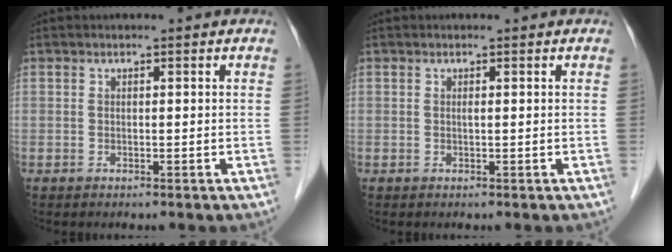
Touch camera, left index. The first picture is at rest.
{"total": 0.0}